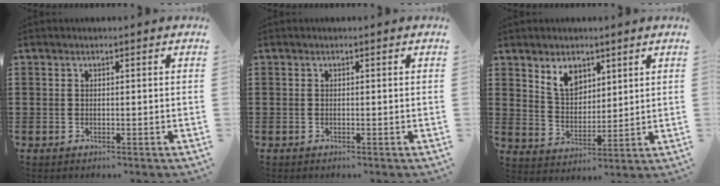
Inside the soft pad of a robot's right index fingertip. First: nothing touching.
{"total": 0.0}
{"total": 5.8, "force": [3.8, 3.6, 2.6], "torque": [-0.059, 0.003, 0.068]}